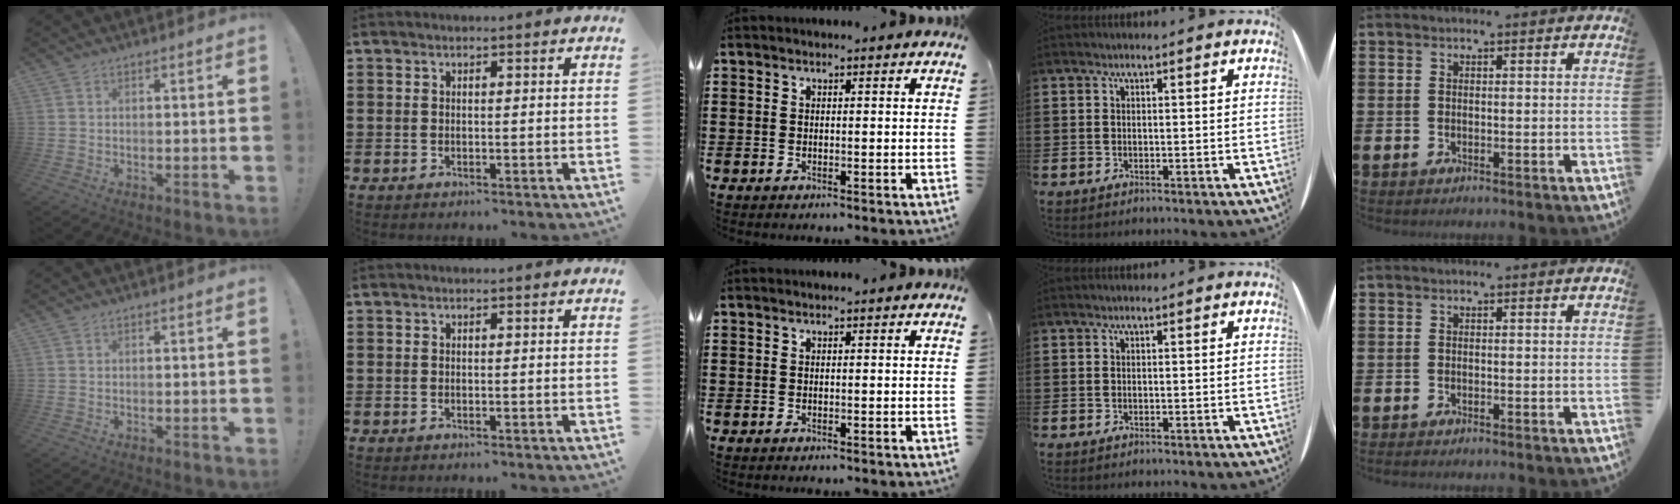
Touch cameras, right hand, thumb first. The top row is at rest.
{}